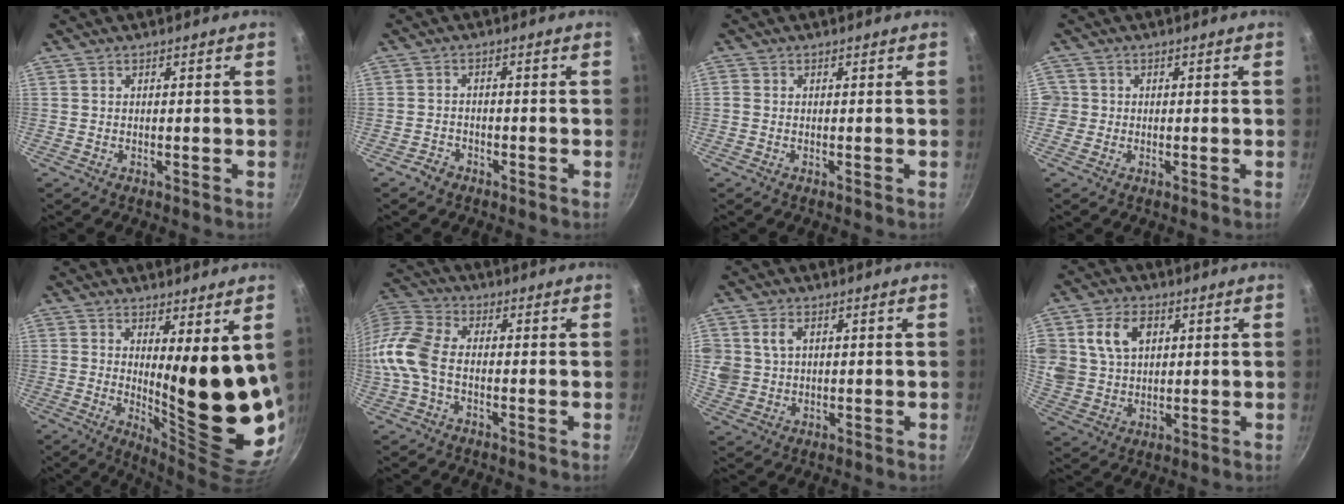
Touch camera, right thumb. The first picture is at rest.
{"total": 2.5, "force": [-1.8, 1.6, 0.5], "torque": [-0.003, 0.025, -0.030]}
{"total": 0.7, "force": [-0.2, 0.6, 0.3], "torque": [-0.006, 0.002, -0.006]}
{"total": 2.6, "force": [-0.5, 2.5, 0.4], "torque": [0.006, 0.008, -0.012]}
{"total": 16.5, "force": [2.8, 4.1, 15.7], "torque": [-0.200, -0.063, 0.052]}
{"total": 10.0, "force": [-1.9, 6.3, 7.5], "torque": [-0.155, 0.034, -0.061]}
{"total": 6.7, "force": [2.0, 5.4, 3.5], "torque": [-0.057, -0.002, 0.043]}
{"total": 12.4, "force": [4.1, 9.3, 7.2], "torque": [-0.133, 0.002, 0.078]}